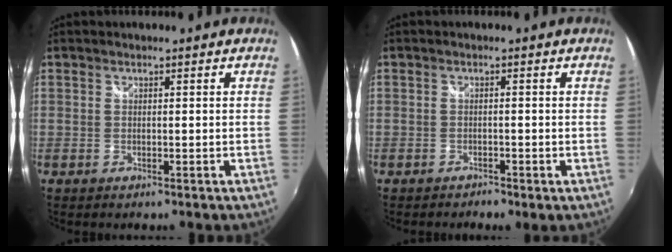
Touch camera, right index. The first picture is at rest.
{"total": 1.3, "force": [-1.1, 0.6, 0.4], "torque": [-0.010, -0.005, -0.017]}